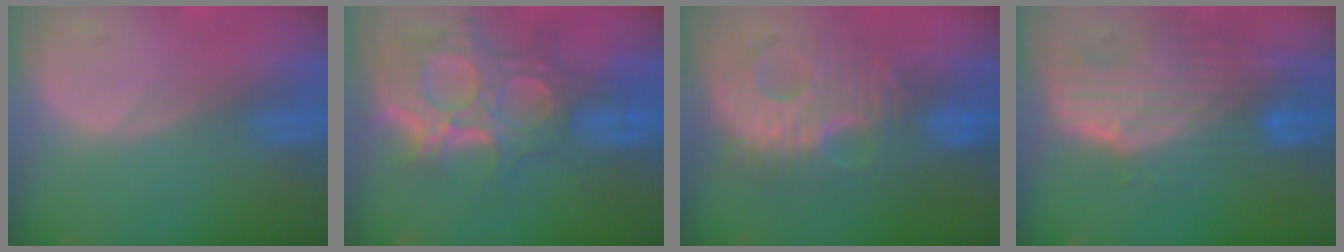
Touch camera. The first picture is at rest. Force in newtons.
{"total": 12.0, "press": 10.7, "slide": 5.3}
{"total": 9.6, "press": 9.6, "slide": 0.1}
{"total": 10.5, "press": 9.0, "slide": 5.3}